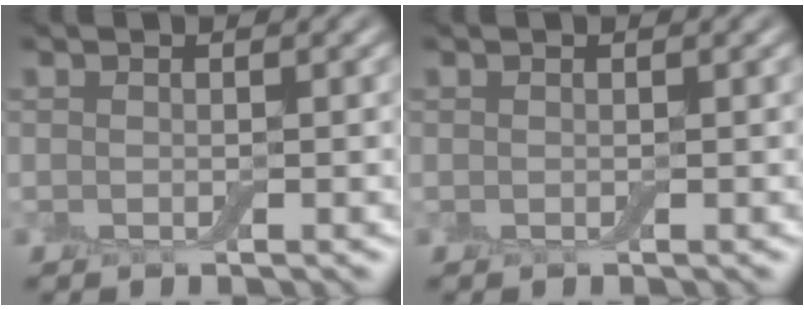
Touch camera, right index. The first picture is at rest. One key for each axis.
{"total": 0.0}